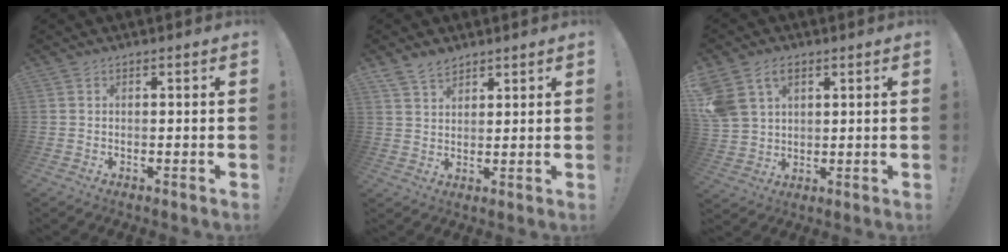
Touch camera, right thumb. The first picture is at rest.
{"total": 5.2, "force": [4.3, 2.5, 1.4], "torque": [-0.024, -0.025, 0.083]}
{"total": 9.3, "force": [4.7, 6.6, 4.6], "torque": [-0.096, -0.016, 0.094]}